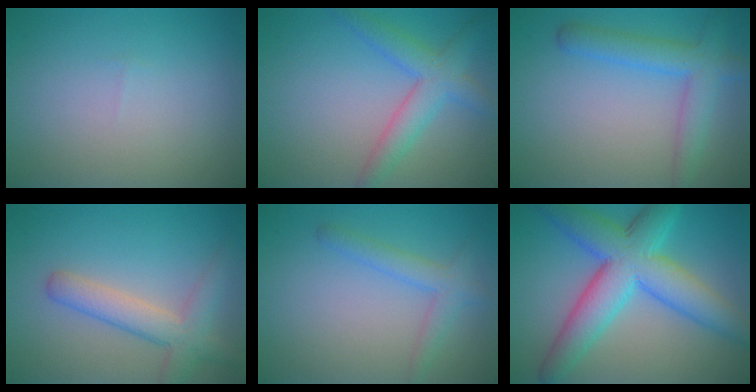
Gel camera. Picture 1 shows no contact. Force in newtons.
{"total": 4.1, "press": 4.1, "slide": 0.2}
{"total": 4.1, "press": 4.1, "slide": 0.2}
{"total": 4.2, "press": 4.2, "slide": 0.1}
{"total": 2.5, "press": 2.5, "slide": 0.1}
{"total": 9.2, "press": 9.2, "slide": 0.2}